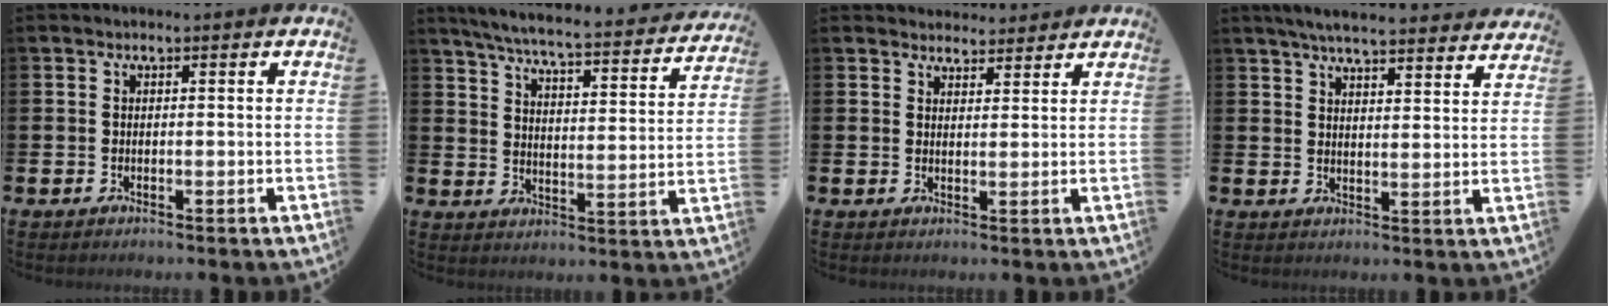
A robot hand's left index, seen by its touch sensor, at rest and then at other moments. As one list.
[{"total": 6.0, "force": [5.4, 0.3, 2.4], "torque": [-0.074, -0.043, 0.087]}, {"total": 3.3, "force": [3.2, 1.0, -0.2], "torque": [0.005, -0.016, 0.057]}, {"total": 5.7, "force": [5.5, 0.3, 1.5], "torque": [-0.035, -0.032, 0.096]}]